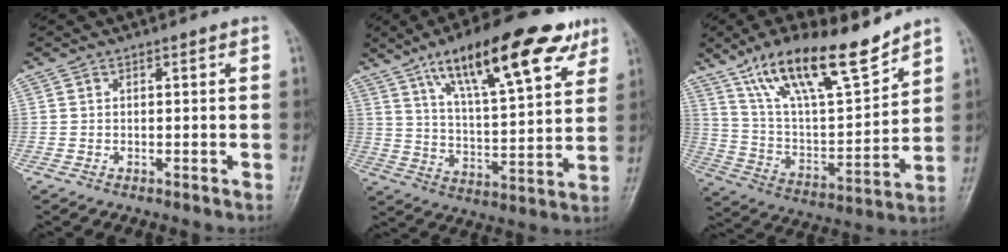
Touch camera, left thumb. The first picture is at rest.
{"total": 21.7, "force": [12.4, 6.6, 16.6], "torque": [-0.232, -0.031, 0.200]}
{"total": 19.7, "force": [13.8, 5.6, 12.8], "torque": [-0.192, -0.061, 0.253]}